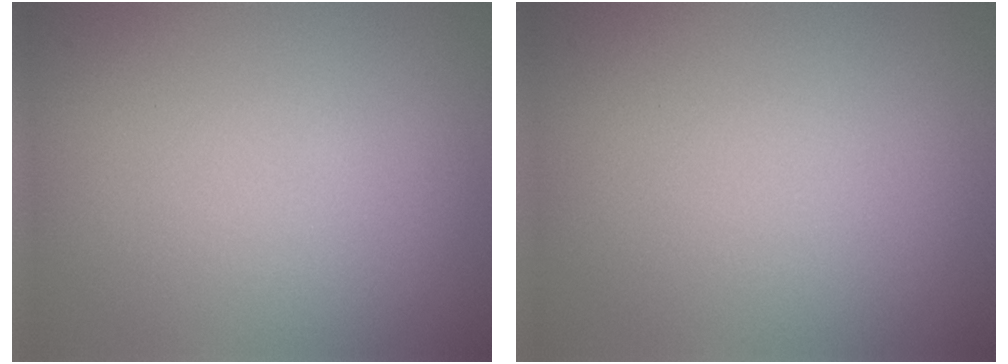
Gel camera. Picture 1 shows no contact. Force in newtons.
{"total": 0.0}